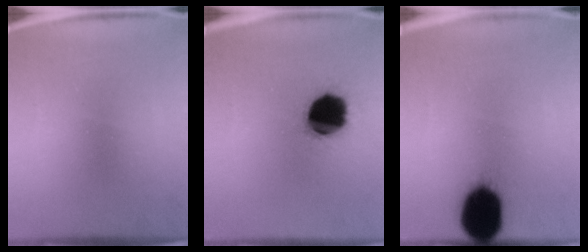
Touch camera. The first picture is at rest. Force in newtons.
{"total": 17.9}
{"total": 17.1}